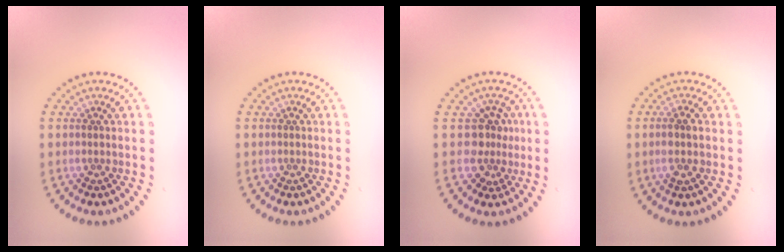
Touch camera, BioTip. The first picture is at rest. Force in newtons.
{"total": 0.0}
{"total": 2.8, "press": 2.0, "slide": 1.9}
{"total": 2.0, "press": 1.8, "slide": 0.8}